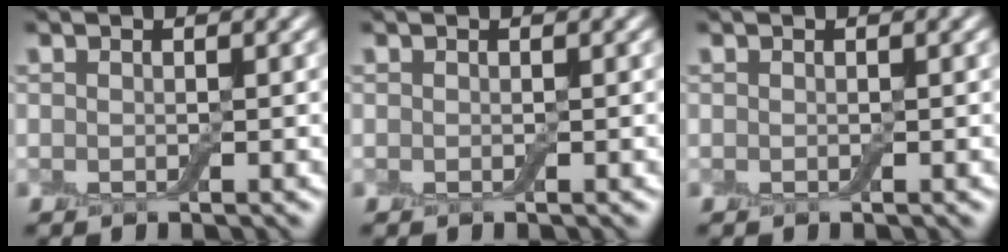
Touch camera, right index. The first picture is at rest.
{"total": 0.0}
{"total": 0.0}